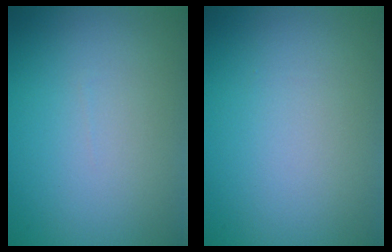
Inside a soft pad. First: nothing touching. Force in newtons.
{"total": 0.0}